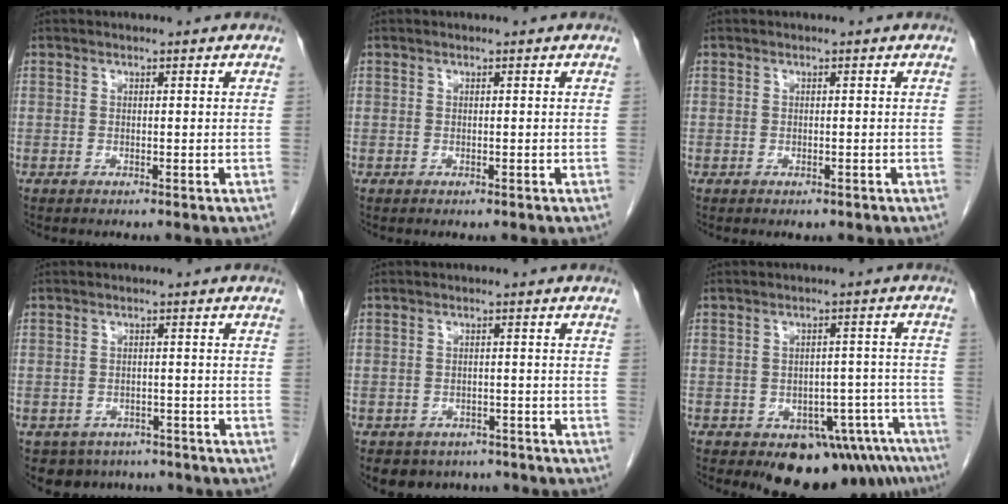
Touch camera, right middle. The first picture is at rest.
{"total": 0.0}
{"total": 1.1, "force": [-0.6, 0.8, 0.5], "torque": [-0.006, 0.001, -0.003]}
{"total": 6.6, "force": [-4.9, 4.3, 0.6], "torque": [-0.006, 0.007, -0.060]}
{"total": 6.6, "force": [-5.0, 4.1, 0.8], "torque": [-0.007, 0.008, -0.062]}
{"total": 12.4, "force": [-9.6, 5.7, 5.4], "torque": [-0.022, 0.029, -0.116]}